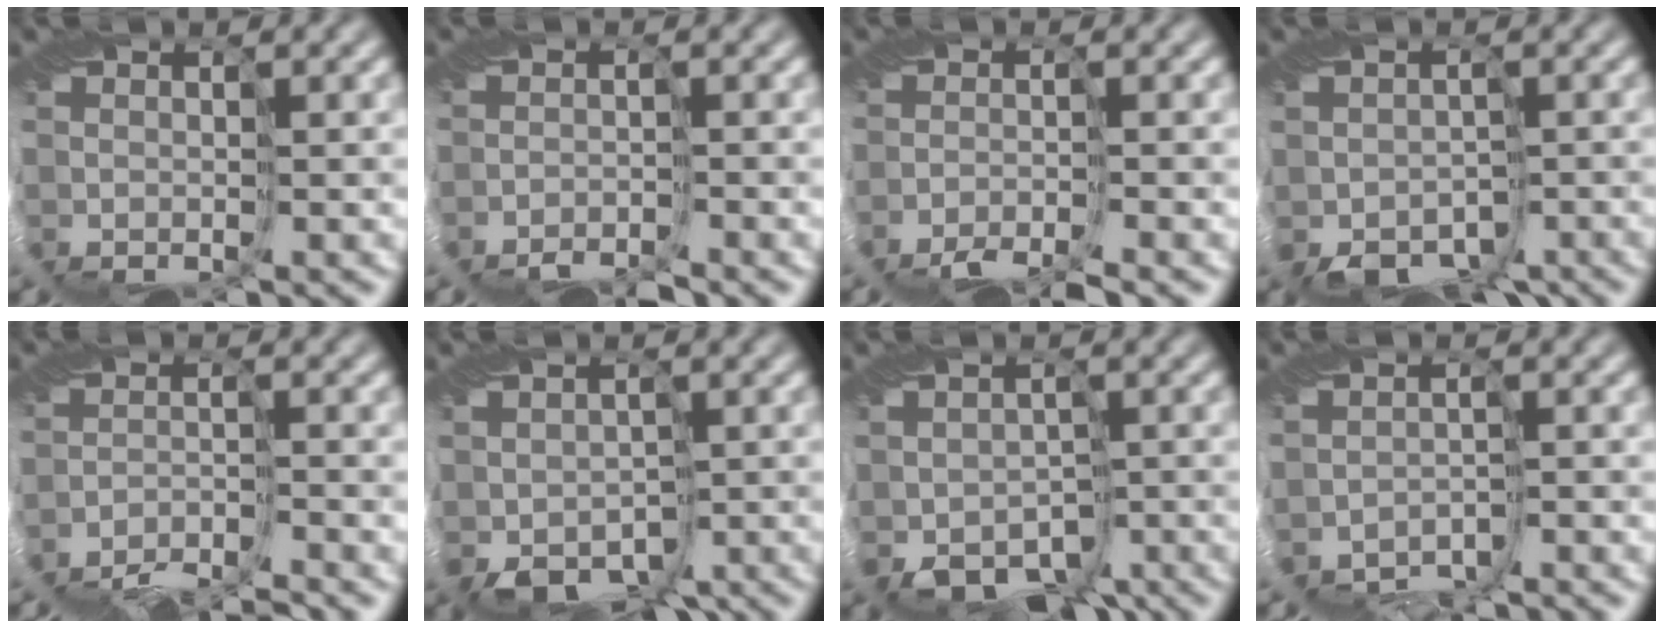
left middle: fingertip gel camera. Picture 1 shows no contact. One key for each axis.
{"total": 3.6, "fx": -3.6, "fy": 0.4, "fz": 0.4, "tx": 0.003, "ty": -0.008, "tz": -0.065}
{"total": 4.5, "fx": -4.2, "fy": 0.4, "fz": 1.3, "tx": -0.015, "ty": -0.006, "tz": -0.087}
{"total": 4.7, "fx": -3.4, "fy": 2.8, "fz": 1.4, "tx": -0.019, "ty": -0.023, "tz": -0.054}
{"total": 6.1, "fx": -6.0, "fy": 0.3, "fz": 1.0, "tx": -0.023, "ty": -0.012, "tz": -0.113}
{"total": 5.1, "fx": -2.7, "fy": 3.6, "fz": 2.5, "tx": -0.036, "ty": -0.015, "tz": -0.036}
{"total": 6.0, "fx": -3.5, "fy": 4.2, "fz": 2.4, "tx": -0.032, "ty": -0.021, "tz": -0.048}
{"total": 3.2, "fx": -3.1, "fy": 0.3, "fz": -0.5, "tx": 0.009, "ty": -0.015, "tz": -0.056}